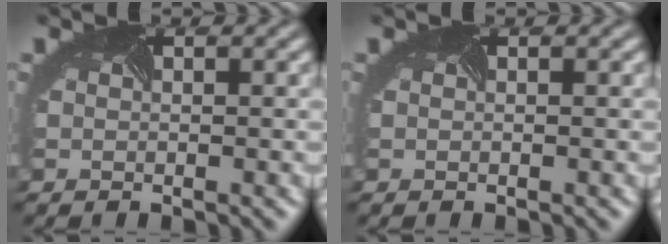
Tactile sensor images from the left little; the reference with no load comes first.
{"total": 0.0}